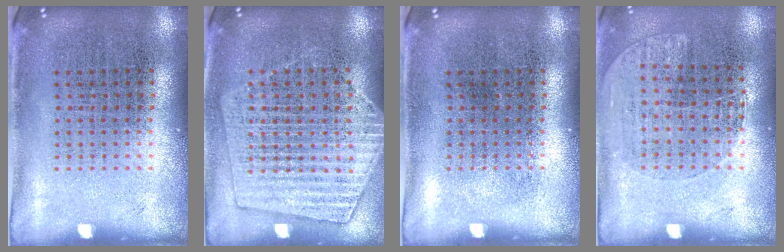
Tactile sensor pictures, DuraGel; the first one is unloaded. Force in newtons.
{"total": 1.4, "press": 1.3, "slide": 0.5}
{"total": 0.0}
{"total": 1.2, "press": 0.9, "slide": 0.7}